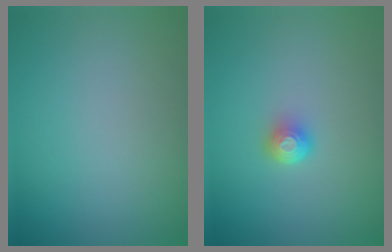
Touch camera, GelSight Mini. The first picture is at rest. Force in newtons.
{"total": 1.6, "press": 1.2, "slide": 1.1}